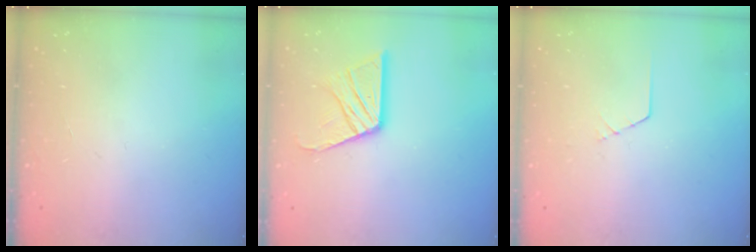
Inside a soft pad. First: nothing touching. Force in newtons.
{"total": 14.0, "press": 14.0, "slide": 1.4}
{"total": 1.6, "press": 1.6, "slide": 0.1}